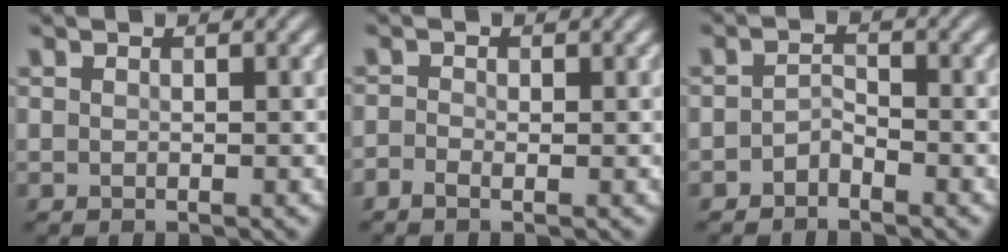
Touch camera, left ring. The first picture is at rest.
{"total": 0.9, "force": [-0.6, 0.5, 0.5], "torque": [-0.013, -0.001, -0.014]}
{"total": 1.4, "force": [-1.1, 0.6, 0.7], "torque": [-0.013, 0.007, -0.022]}